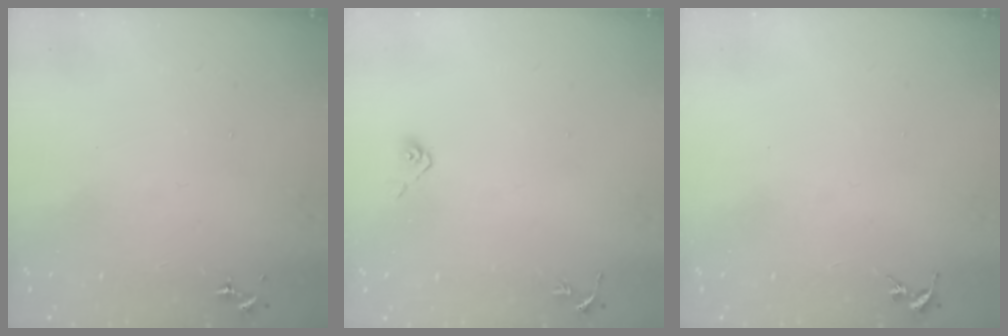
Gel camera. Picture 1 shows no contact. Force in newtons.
{"total": 5.0, "press": 4.4, "slide": 2.3}
{"total": 0.0}